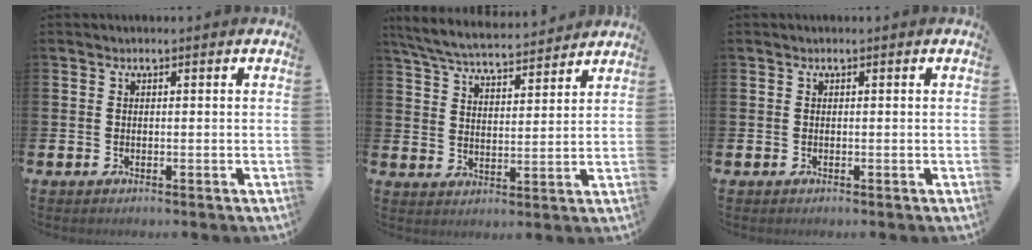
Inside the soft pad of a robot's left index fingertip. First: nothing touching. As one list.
[{"total": 6.4, "force": [6.1, 0.8, 1.6], "torque": [-0.059, -0.036, 0.108]}, {"total": 0.0}]